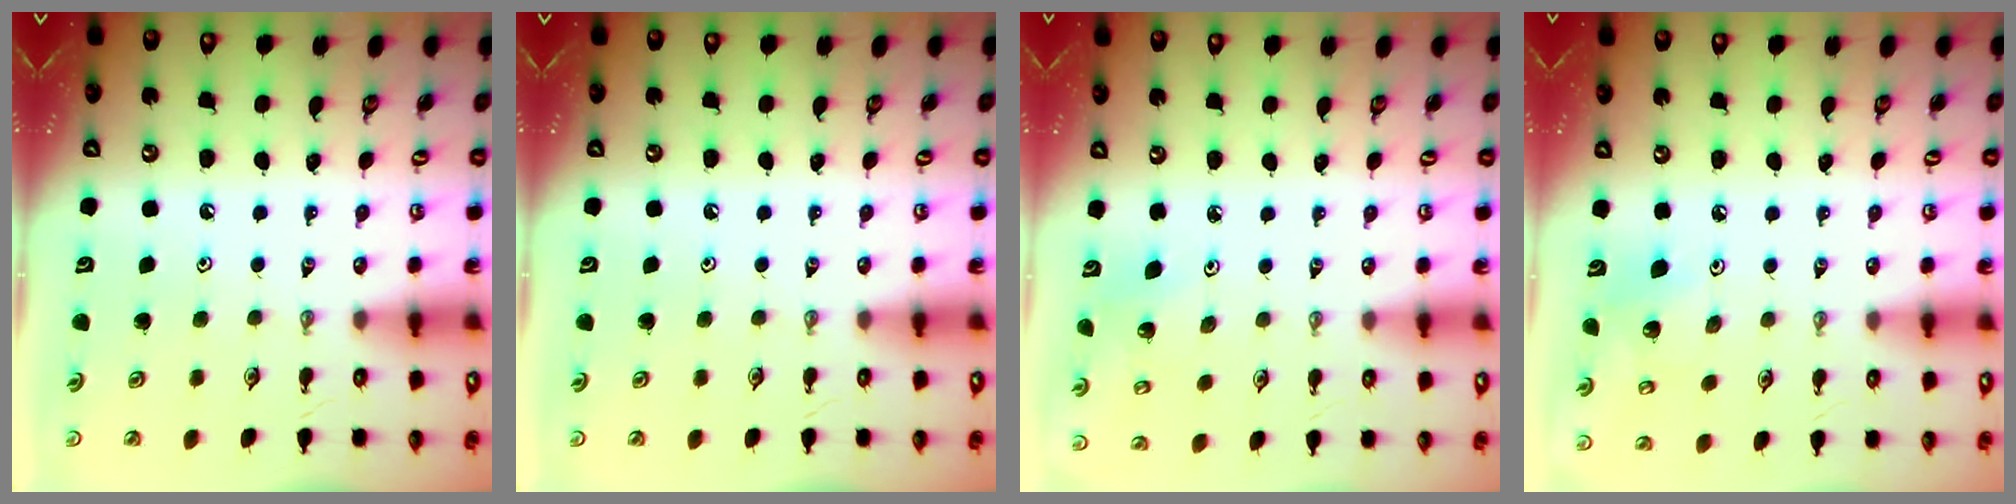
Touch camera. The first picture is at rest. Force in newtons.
{"total": 0.0}
{"total": 3.5, "press": 3.3, "slide": 0.9}
{"total": 6.4, "press": 6.3, "slide": 1.1}